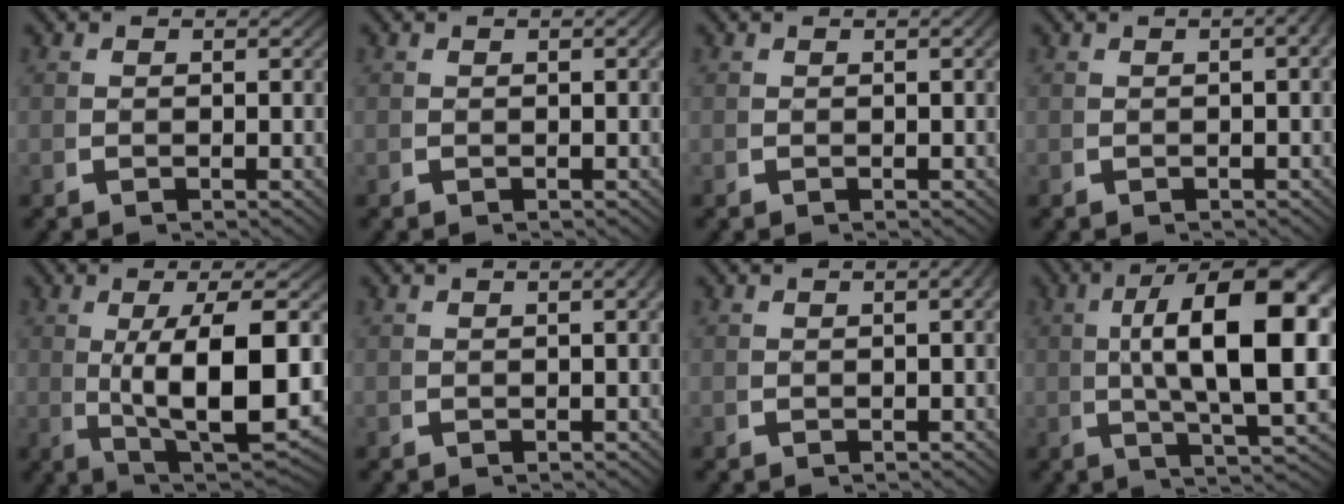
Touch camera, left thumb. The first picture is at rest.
{"total": 0.6, "force": [-0.1, 0.1, 0.6], "torque": [-0.007, 0.003, -0.002]}
{"total": 0.8, "force": [0.0, 0.1, 0.7], "torque": [-0.010, 0.003, 0.000]}
{"total": 4.0, "force": [0.5, 1.8, 3.6], "torque": [-0.030, 0.026, -0.004]}
{"total": 11.8, "force": [-1.0, 5.5, 10.4], "torque": [-0.188, -0.038, 0.010]}
{"total": 2.1, "force": [0.1, 0.7, 1.9], "torque": [-0.020, 0.012, -0.001]}
{"total": 2.8, "force": [0.2, 1.1, 2.5], "torque": [-0.025, 0.016, -0.001]}
{"total": 15.9, "force": [1.0, 7.4, 14.1], "torque": [-0.180, -0.016, 0.015]}